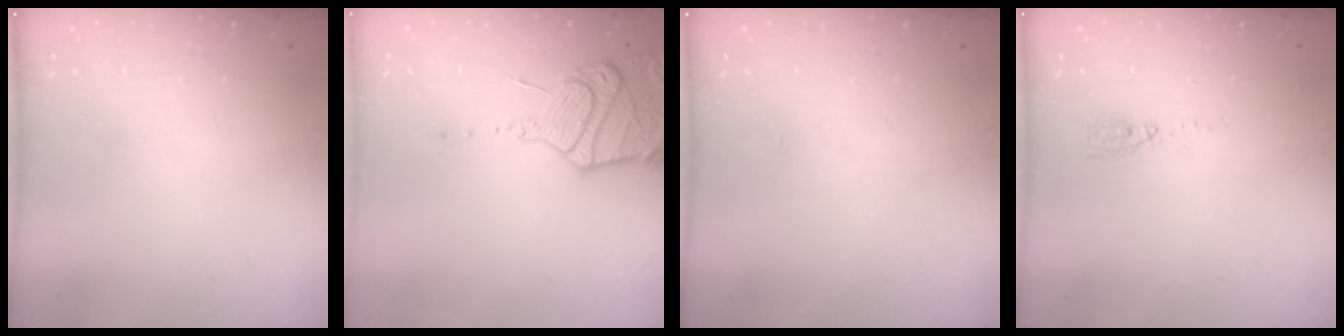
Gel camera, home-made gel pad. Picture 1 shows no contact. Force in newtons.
{"total": 17.0, "press": 16.9, "slide": 1.6}
{"total": 9.0, "press": 1.4, "slide": 8.9}
{"total": 9.3, "press": 5.1, "slide": 7.7}